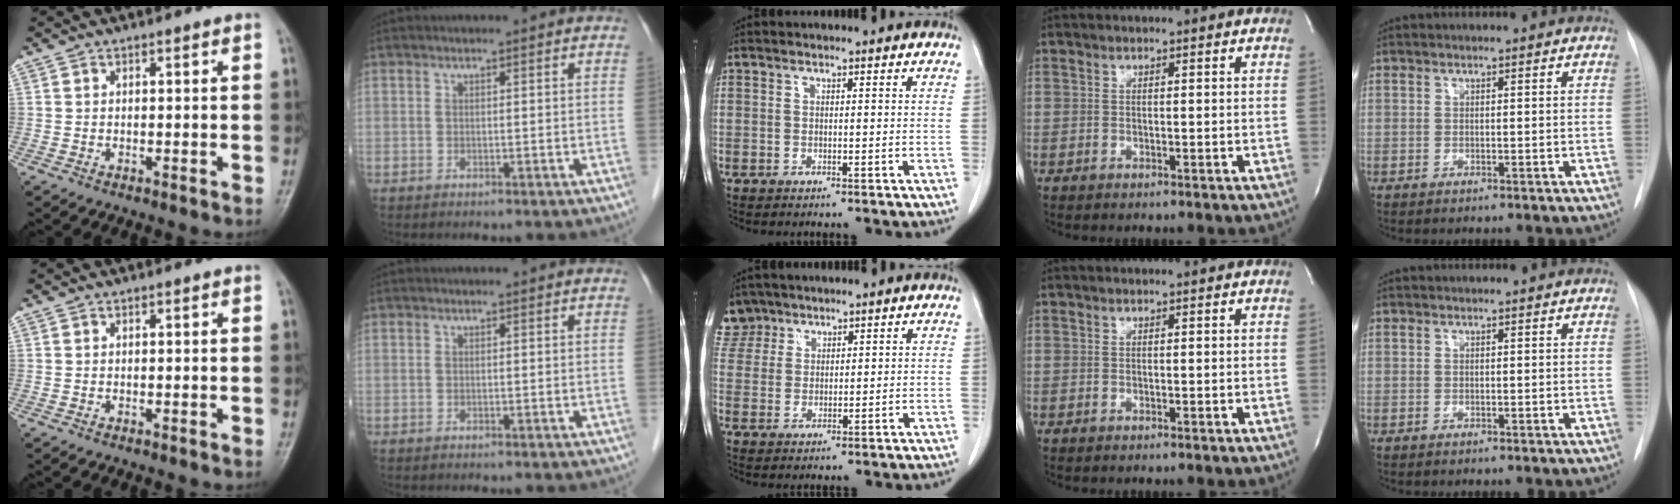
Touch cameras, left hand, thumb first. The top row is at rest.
{"middle": {"total": 5.0, "force": [4.1, 2.8, -0.5], "torque": [0.020, 0.005, 0.082]}}